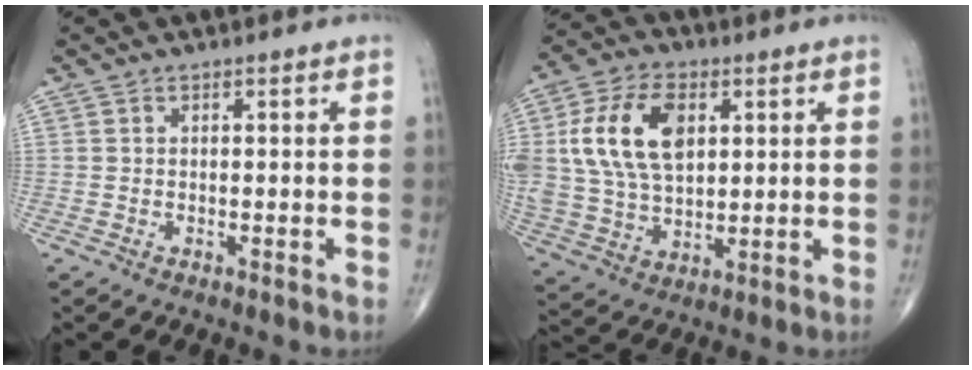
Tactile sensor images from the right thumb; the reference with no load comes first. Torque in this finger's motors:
{"motor_torque": [2.12, 2.89, 1.87, 0.46, 0.25]}